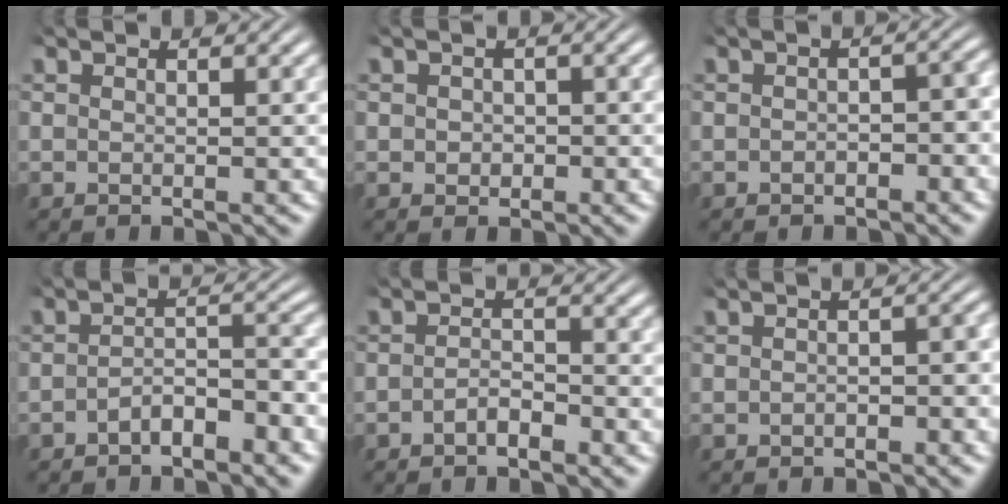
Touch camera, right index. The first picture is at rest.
{"total": 1.1, "force": [-0.3, 1.0, 0.4], "torque": [-0.007, -0.006, -0.002]}
{"total": 1.5, "force": [-1.1, 0.5, 0.8], "torque": [-0.006, -0.001, -0.019]}
{"total": 3.3, "force": [-2.8, 1.0, 1.5], "torque": [-0.014, -0.007, -0.046]}
{"total": 2.0, "force": [-1.6, 0.8, 0.8], "torque": [-0.010, -0.006, -0.030]}
{"total": 1.4, "force": [-1.1, 0.4, 0.8], "torque": [-0.008, 0.000, -0.019]}